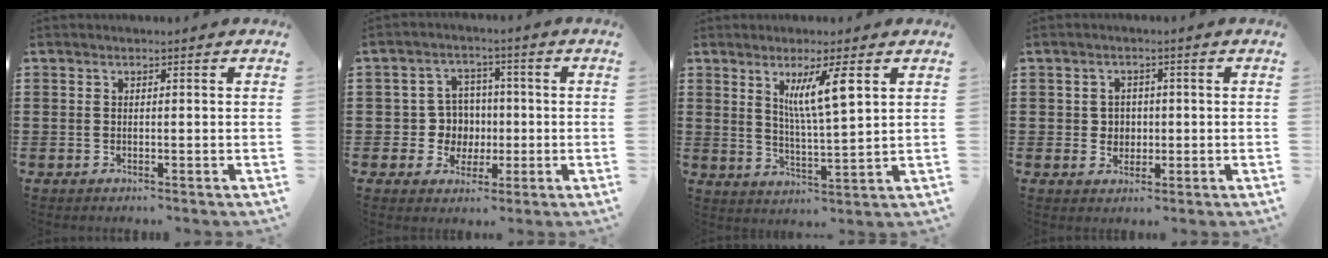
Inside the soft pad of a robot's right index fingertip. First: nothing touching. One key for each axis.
{"total": 5.7, "fx": -0.4, "fy": 5.4, "fz": 1.7, "tx": -0.044, "ty": 0.014, "tz": -0.010}
{"total": 7.2, "fx": 3.0, "fy": 1.2, "fz": 6.5, "tx": -0.126, "ty": 0.001, "tz": 0.047}
{"total": 2.5, "fx": -0.1, "fy": 2.3, "fz": 0.7, "tx": -0.023, "ty": 0.009, "tz": -0.006}